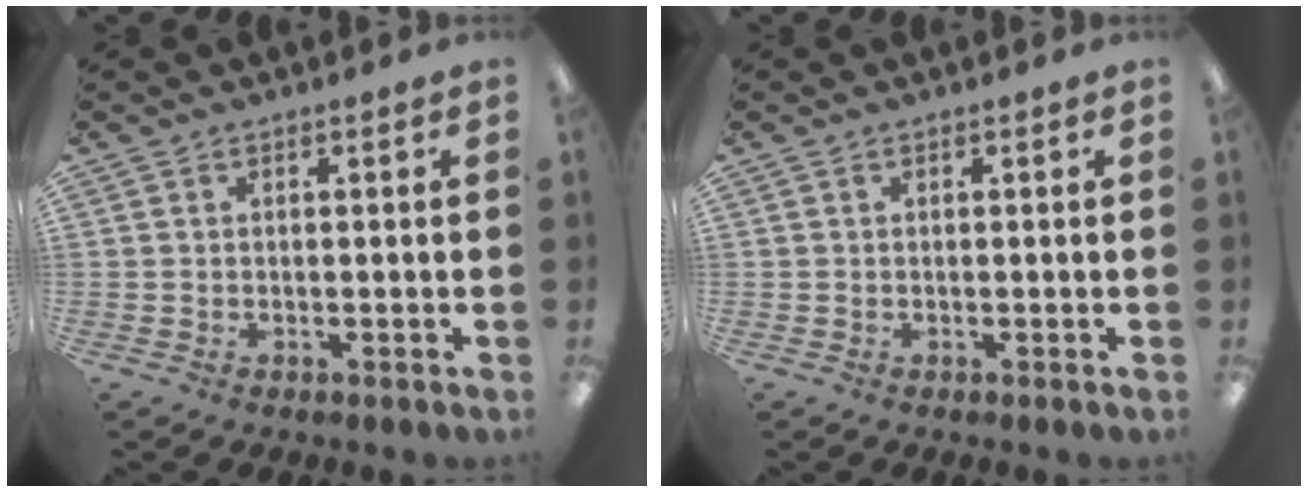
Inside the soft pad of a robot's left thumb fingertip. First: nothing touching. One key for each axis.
{"total": 0.0}